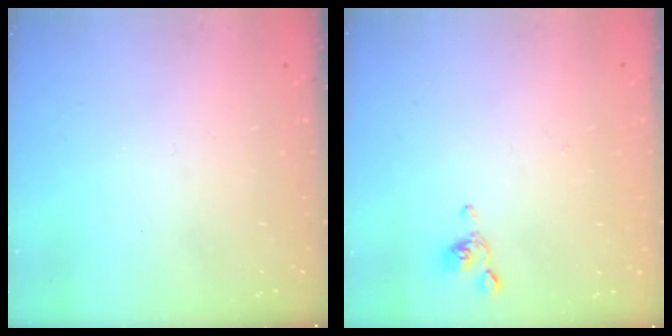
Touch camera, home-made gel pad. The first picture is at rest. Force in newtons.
{"total": 2.0, "press": 2.0, "slide": 0.1}